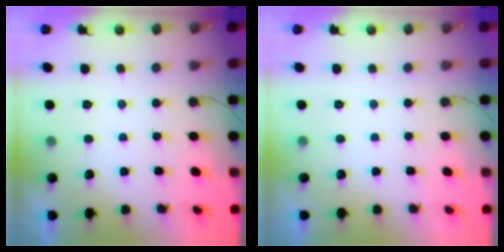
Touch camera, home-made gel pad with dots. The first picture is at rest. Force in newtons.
{"total": 0.0}